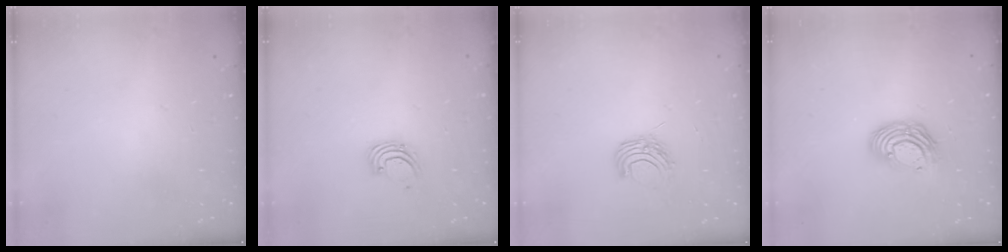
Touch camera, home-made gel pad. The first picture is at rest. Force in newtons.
{"total": 2.3, "press": 2.3, "slide": 0.2}
{"total": 6.9, "press": 6.9, "slide": 0.6}
{"total": 10.9, "press": 10.9, "slide": 0.8}